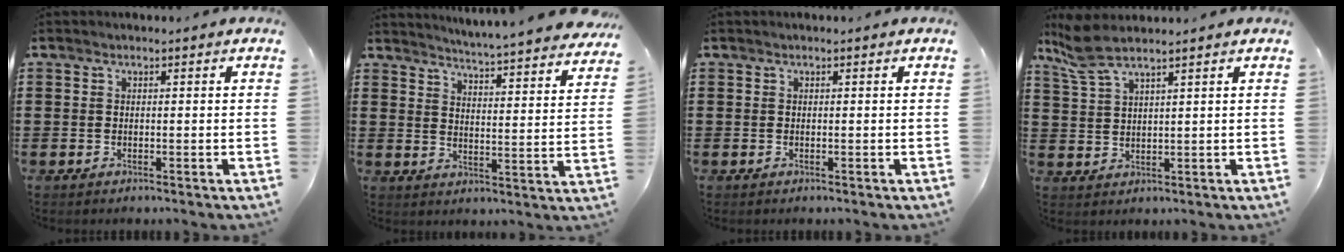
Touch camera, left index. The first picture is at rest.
{"total": 4.2, "force": [4.1, -0.8, 0.5], "torque": [-0.024, -0.042, 0.064]}
{"total": 0.0}
{"total": 4.8, "force": [3.9, 0.6, 2.7], "torque": [-0.075, -0.007, 0.070]}